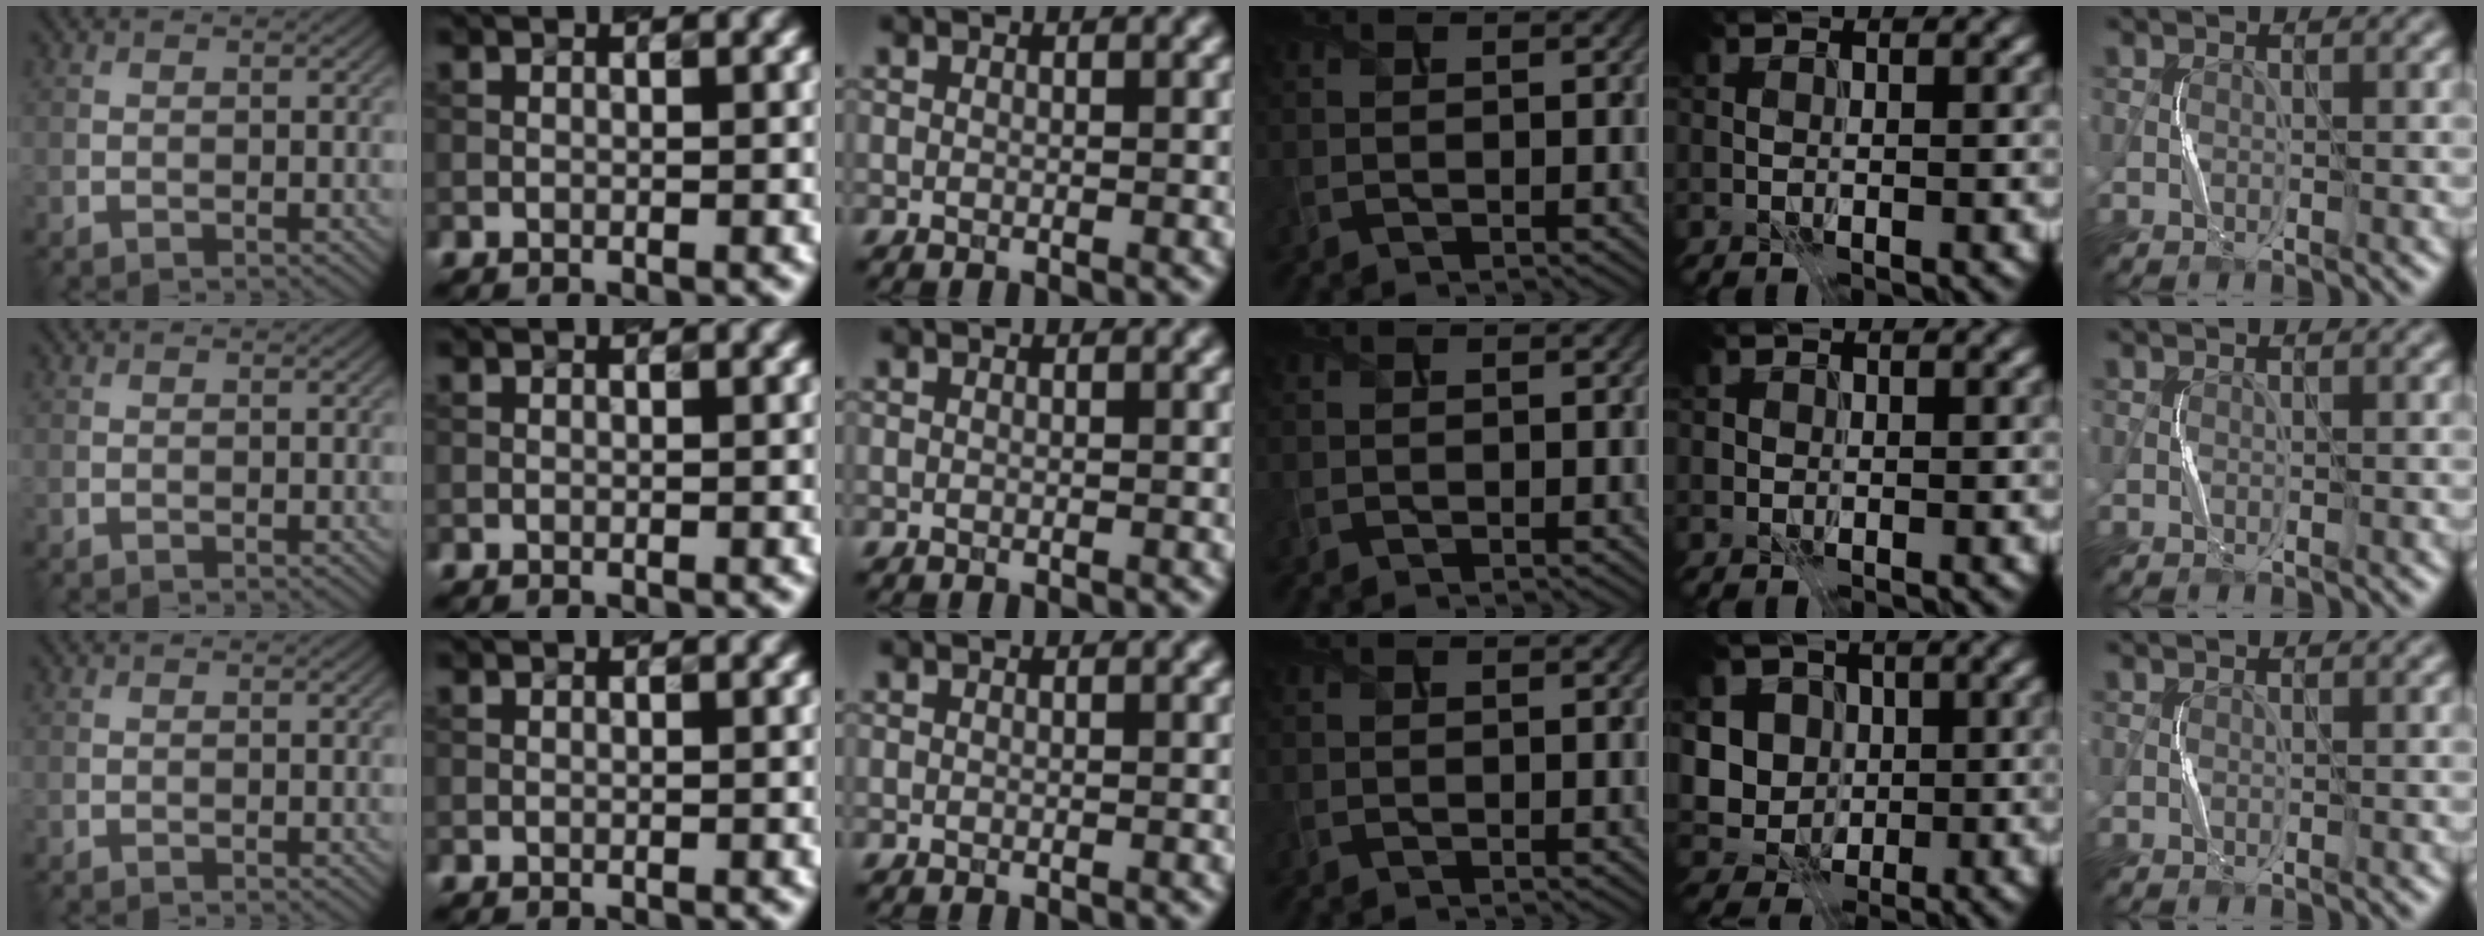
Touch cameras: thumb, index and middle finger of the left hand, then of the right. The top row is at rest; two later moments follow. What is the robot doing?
{"motion": "press", "object": "toy piano key"}